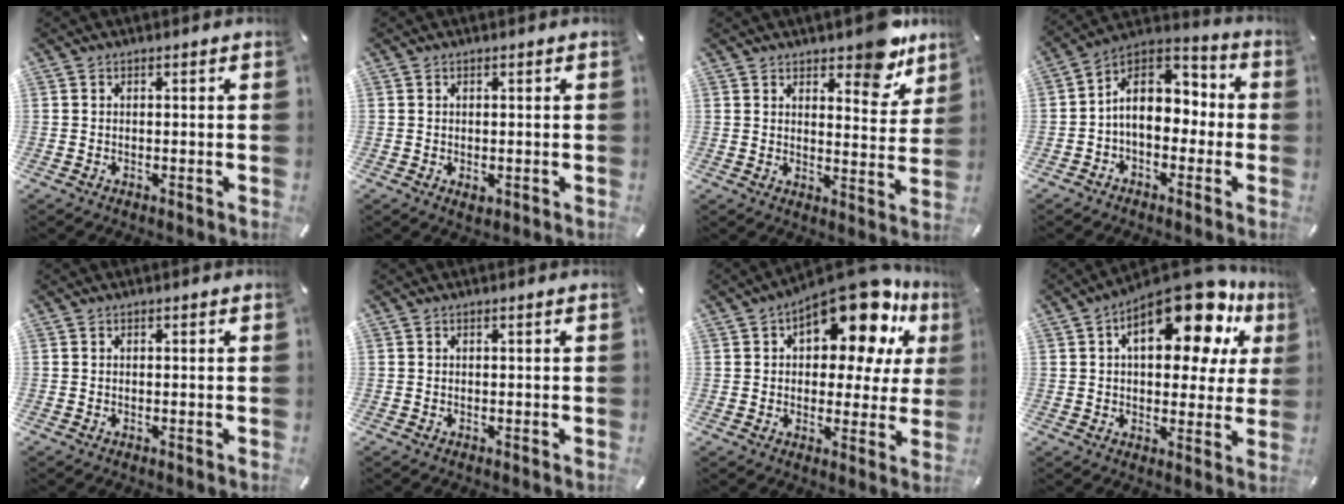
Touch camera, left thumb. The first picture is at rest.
{"total": 1.1, "force": [-0.2, 0.9, 0.7], "torque": [-0.013, 0.002, -0.002]}
{"total": 10.2, "force": [8.0, 4.3, 4.6], "torque": [-0.035, -0.063, 0.136]}
{"total": 11.3, "force": [0.0, 8.6, 7.3], "torque": [-0.115, 0.002, -0.001]}
{"total": 0.0}
{"total": 0.0}
{"total": 18.8, "force": [10.7, 8.4, 12.9], "torque": [-0.184, -0.071, 0.177]}
{"total": 19.4, "force": [9.6, 9.3, 14.1], "torque": [-0.201, -0.050, 0.154]}